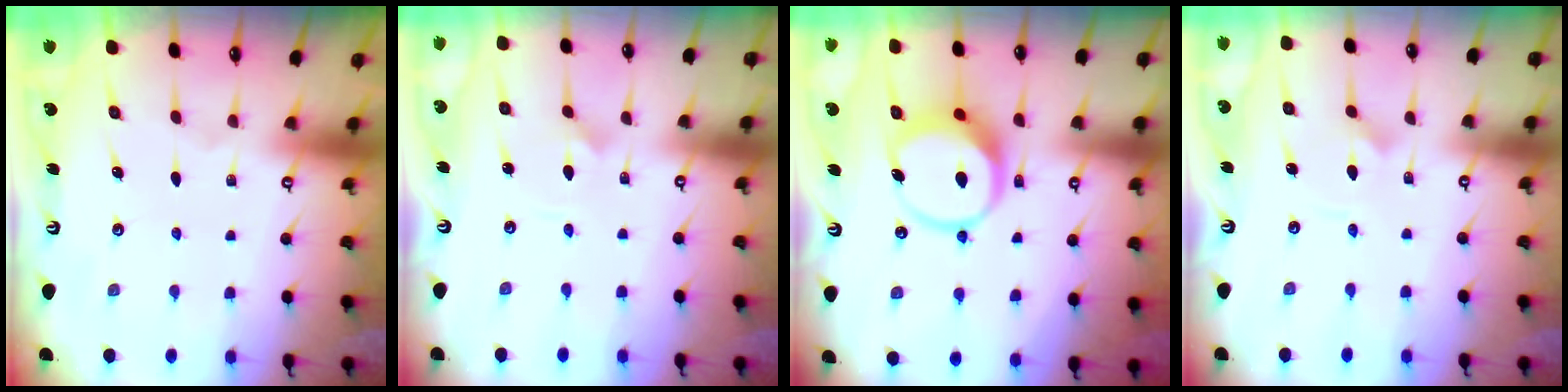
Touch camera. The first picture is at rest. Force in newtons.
{"total": 3.2, "press": 3.2, "slide": 0.0}
{"total": 9.9, "press": 9.8, "slide": 1.6}
{"total": 2.2, "press": 2.2, "slide": 0.1}